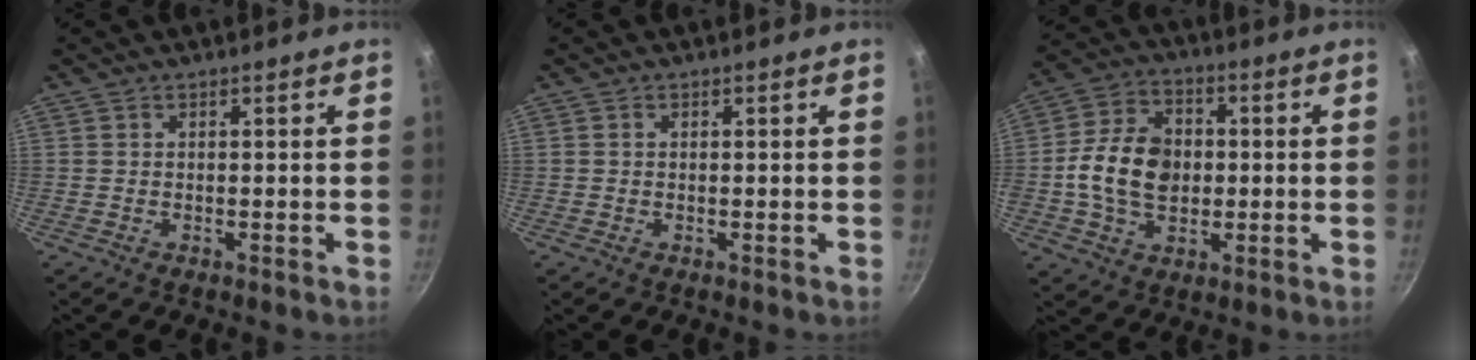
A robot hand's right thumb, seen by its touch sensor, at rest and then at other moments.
{"total": 0.0}
{"total": 13.5, "force": [-0.3, 9.9, 9.1], "torque": [-0.144, 0.016, -0.016]}